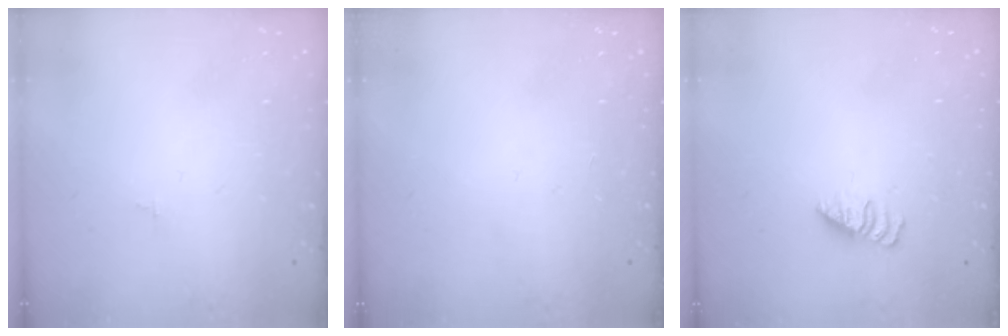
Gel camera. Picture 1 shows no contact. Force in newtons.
{"total": 0.0}
{"total": 1.2, "press": 1.1, "slide": 0.2}